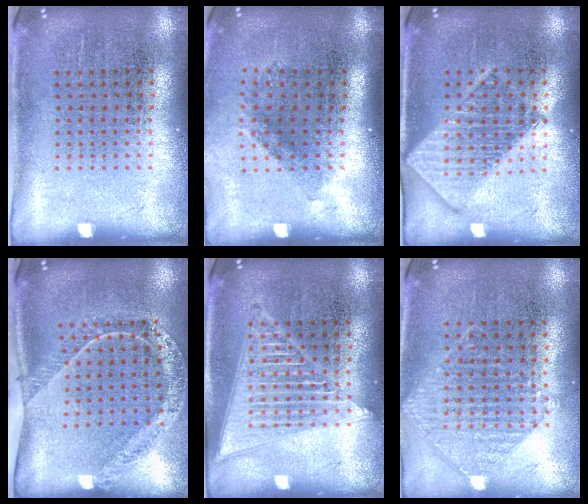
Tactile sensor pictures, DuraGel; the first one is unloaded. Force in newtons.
{"total": 1.2, "press": 0.9, "slide": 0.8}
{"total": 2.4, "press": 2.4, "slide": 0.3}
{"total": 1.5, "press": 1.5, "slide": 0.3}
{"total": 2.1, "press": 2.1, "slide": 0.2}
{"total": 0.9, "press": 0.9, "slide": 0.1}